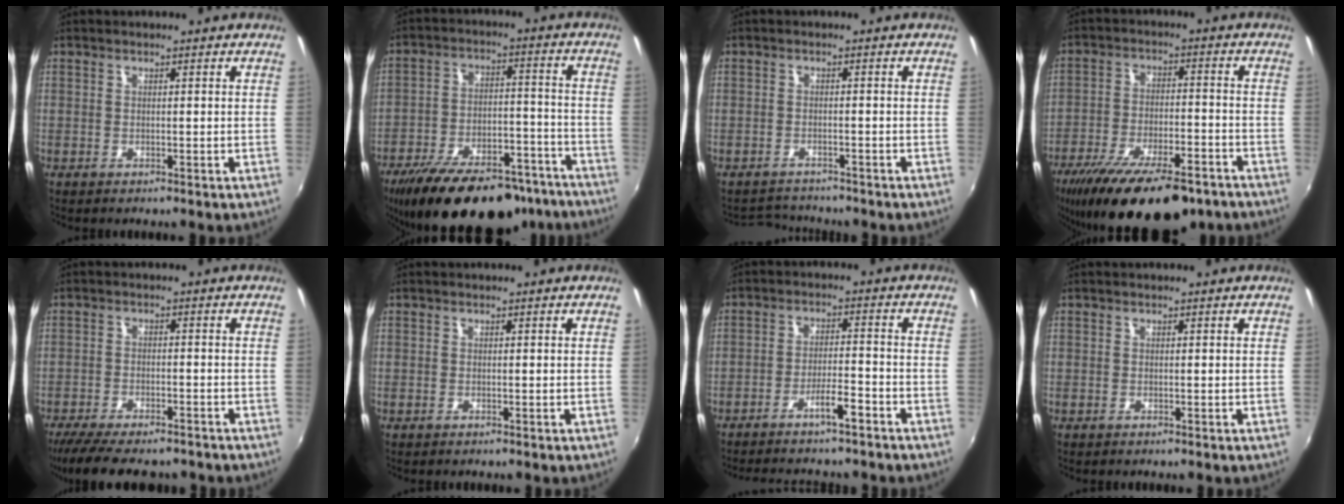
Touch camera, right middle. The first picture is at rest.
{"total": 26.9, "force": [-21.4, 10.0, 12.8], "torque": [-0.235, 0.000, -0.293]}
{"total": 4.0, "force": [-3.9, 1.0, 0.1], "torque": [-0.016, 0.005, -0.066]}
{"total": 21.6, "force": [-15.9, 7.0, 12.9], "torque": [-0.241, -0.045, -0.237]}
{"total": 13.1, "force": [-10.9, 3.6, 6.4], "torque": [-0.139, -0.036, -0.170]}
{"total": 0.0}
{"total": 7.1, "force": [-6.0, 0.9, 3.7], "torque": [-0.076, 0.005, -0.093]}
{"total": 0.0}